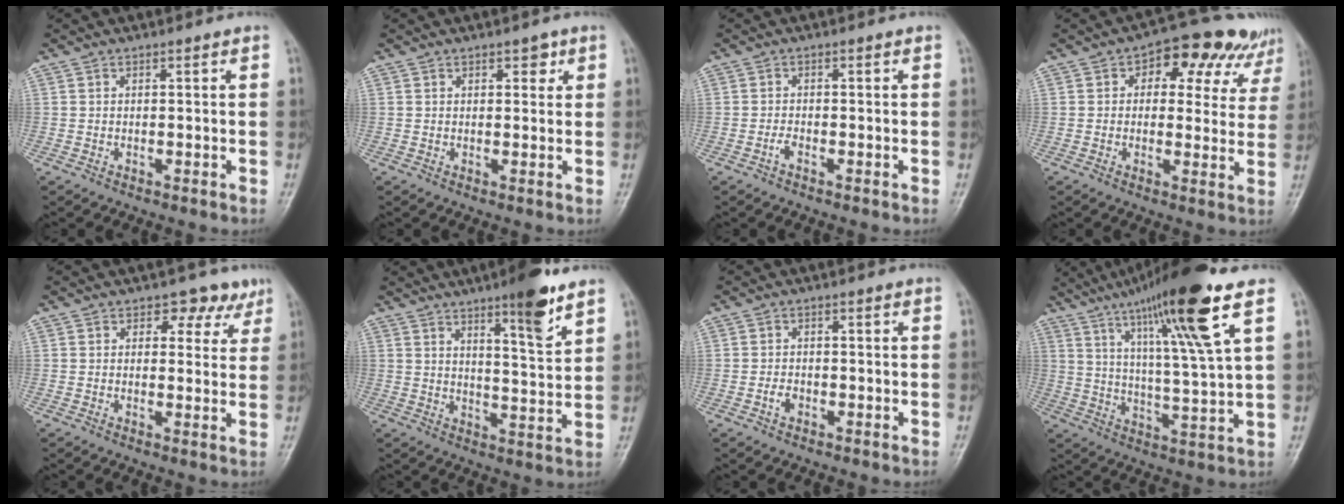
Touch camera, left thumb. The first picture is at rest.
{"total": 2.3, "force": [1.2, 1.4, 1.4], "torque": [0.001, -0.003, 0.014]}
{"total": 1.2, "force": [-0.8, 0.4, 0.8], "torque": [-0.017, 0.001, -0.019]}
{"total": 13.5, "force": [6.8, 8.1, 8.4], "torque": [-0.051, 0.004, 0.081]}
{"total": 5.1, "force": [3.2, 3.6, 1.6], "torque": [0.018, -0.012, 0.032]}
{"total": 9.9, "force": [6.5, 1.5, 7.3], "torque": [-0.097, -0.043, 0.094]}
{"total": 1.9, "force": [-0.9, 1.2, 1.1], "torque": [-0.019, 0.006, -0.019]}
{"total": 18.7, "force": [10.4, 1.0, 15.6], "torque": [-0.253, -0.037, 0.170]}